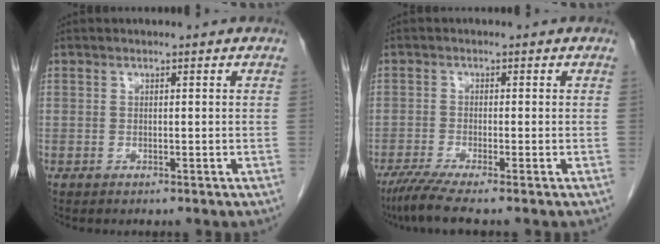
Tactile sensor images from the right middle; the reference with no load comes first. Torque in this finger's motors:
{"motor_torque": [0.77, -0.53, 0.01, 0.05]}